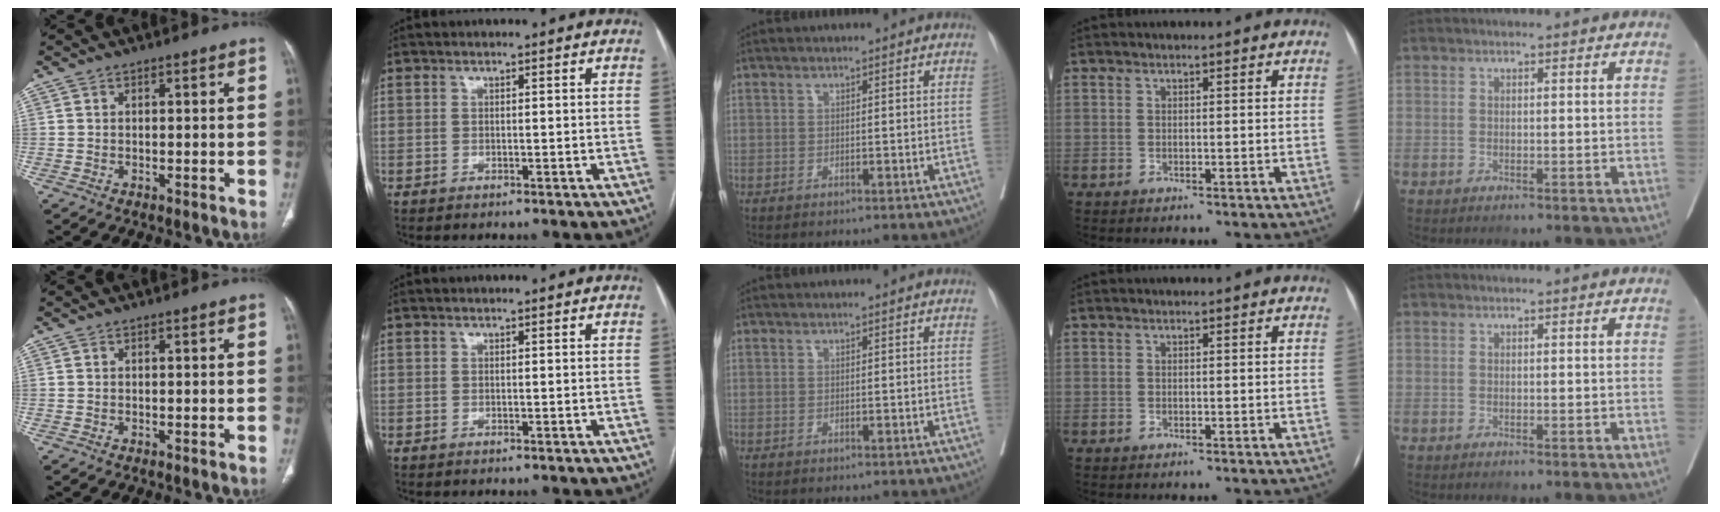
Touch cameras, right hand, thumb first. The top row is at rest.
{}